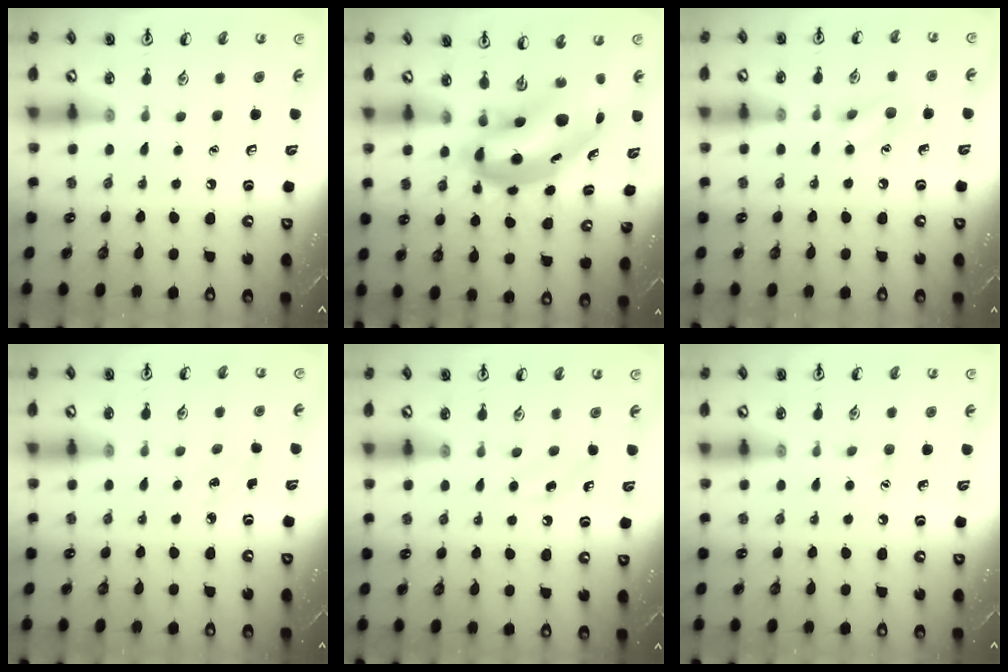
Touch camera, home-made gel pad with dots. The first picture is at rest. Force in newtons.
{"total": 9.0, "press": 8.7, "slide": 2.3}
{"total": 6.7, "press": 6.6, "slide": 0.9}
{"total": 2.8, "press": 2.6, "slide": 1.0}
{"total": 4.5, "press": 4.2, "slide": 1.3}
{"total": 3.6, "press": 3.4, "slide": 1.1}